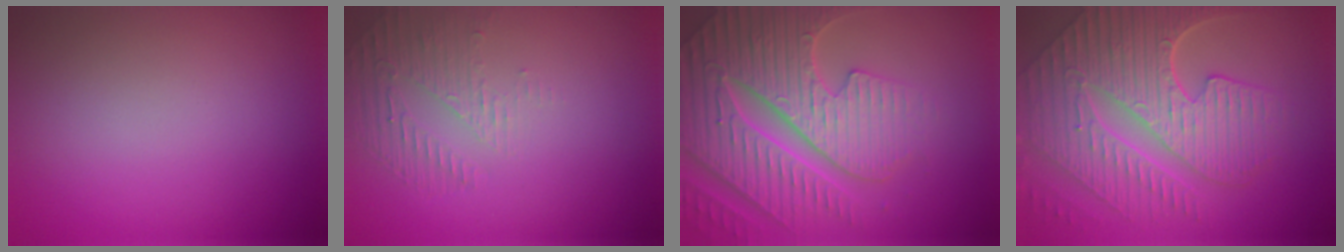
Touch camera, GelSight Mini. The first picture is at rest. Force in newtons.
{"total": 1.7, "press": 0.8, "slide": 1.5}
{"total": 7.5, "press": 7.3, "slide": 1.8}
{"total": 9.8, "press": 6.5, "slide": 7.3}